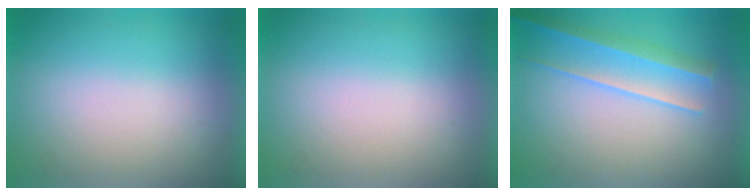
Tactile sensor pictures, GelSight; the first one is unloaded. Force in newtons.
{"total": 0.0}
{"total": 2.2}